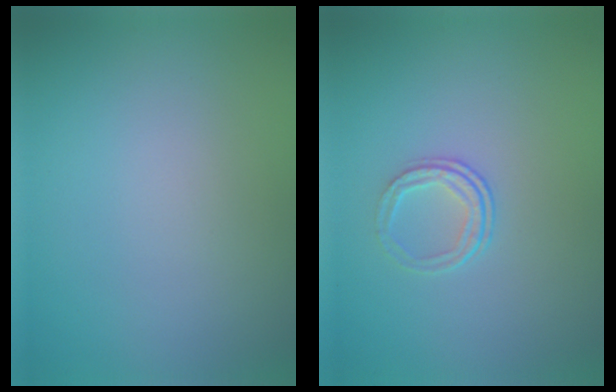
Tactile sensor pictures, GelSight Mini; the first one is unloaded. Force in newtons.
{"total": 1.7, "press": 1.1, "slide": 1.4}